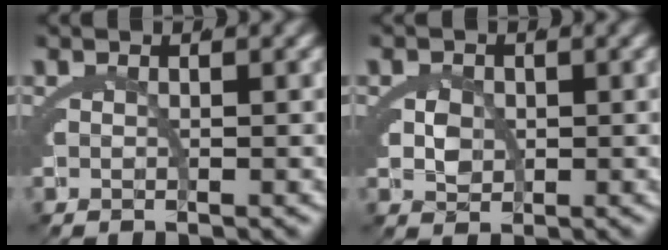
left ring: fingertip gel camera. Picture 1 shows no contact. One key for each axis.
{"total": 2.1, "fx": 0.0, "fy": 1.7, "fz": 1.3, "tx": -0.031, "ty": -0.017, "tz": 0.008}